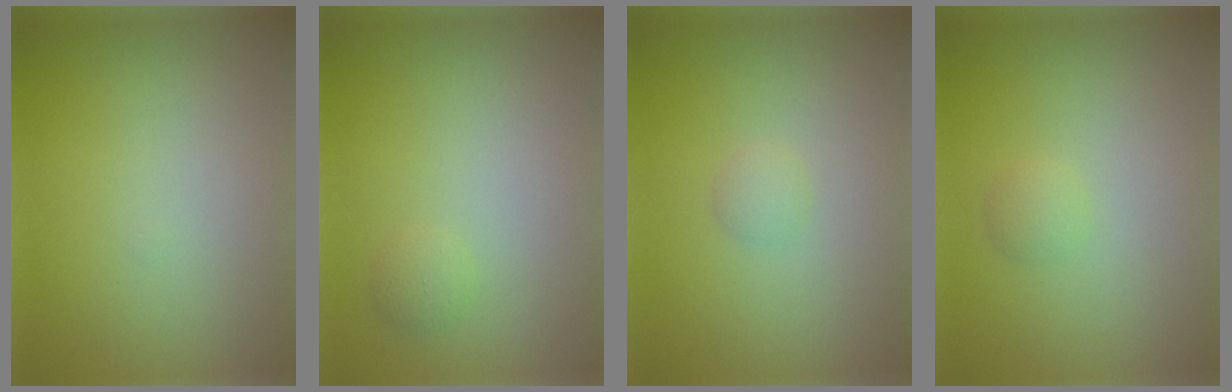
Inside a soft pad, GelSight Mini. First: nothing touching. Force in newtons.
{"total": 0.9, "press": 0.9, "slide": 0.0}
{"total": 1.0, "press": 1.0, "slide": 0.0}
{"total": 1.1, "press": 1.1, "slide": 0.1}